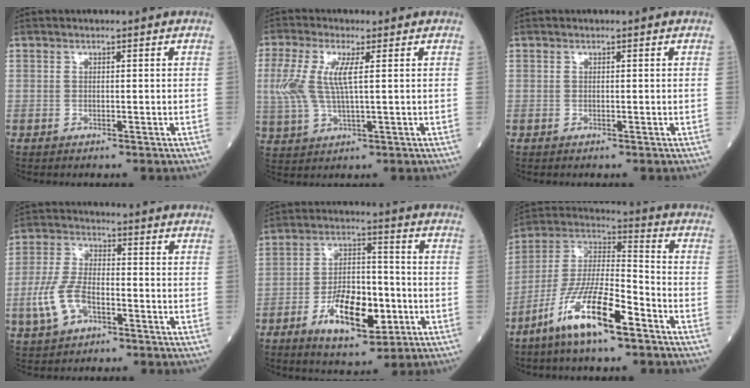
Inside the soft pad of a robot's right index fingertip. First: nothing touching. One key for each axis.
{"total": 7.6, "fx": 1.4, "fy": 2.0, "fz": 7.2, "tx": -0.182, "ty": 0.005, "tz": 0.030}
{"total": 0.0}
{"total": 7.8, "fx": -2.9, "fy": 3.9, "fz": 6.1, "tx": -0.145, "ty": 0.006, "tz": -0.056}
{"total": 11.7, "fx": -4.4, "fy": 5.0, "fz": 9.6, "tx": -0.175, "ty": 0.006, "tz": -0.070}
{"total": 14.1, "fx": -8.0, "fy": 2.3, "fz": 11.3, "tx": -0.228, "ty": -0.014, "tz": -0.154}